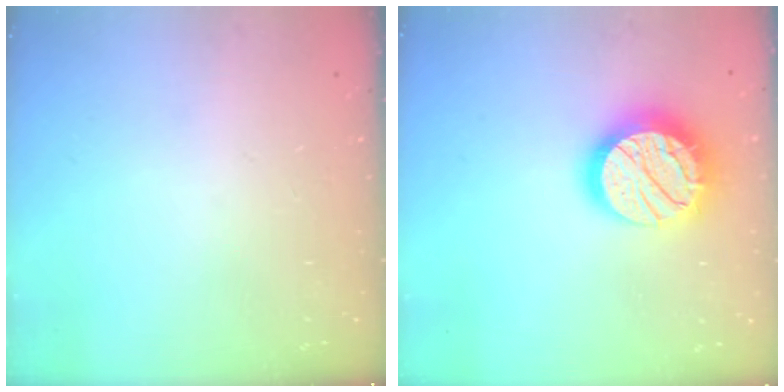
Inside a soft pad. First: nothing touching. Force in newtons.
{"total": 20.4, "press": 20.4, "slide": 1.5}